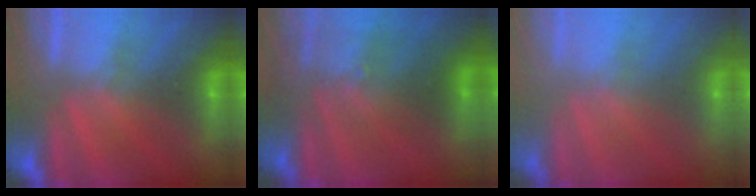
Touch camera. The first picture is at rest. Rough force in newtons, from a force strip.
{"total": 3.0}
{"total": 2.5}